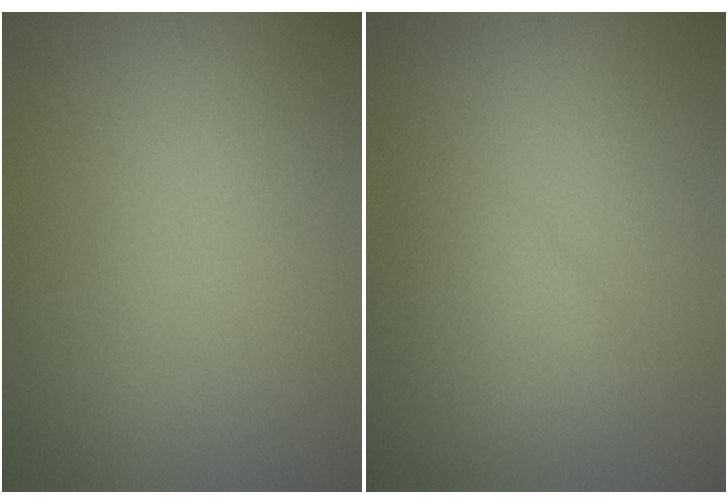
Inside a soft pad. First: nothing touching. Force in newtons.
{"total": 1.9, "press": 1.9, "slide": 0.1}